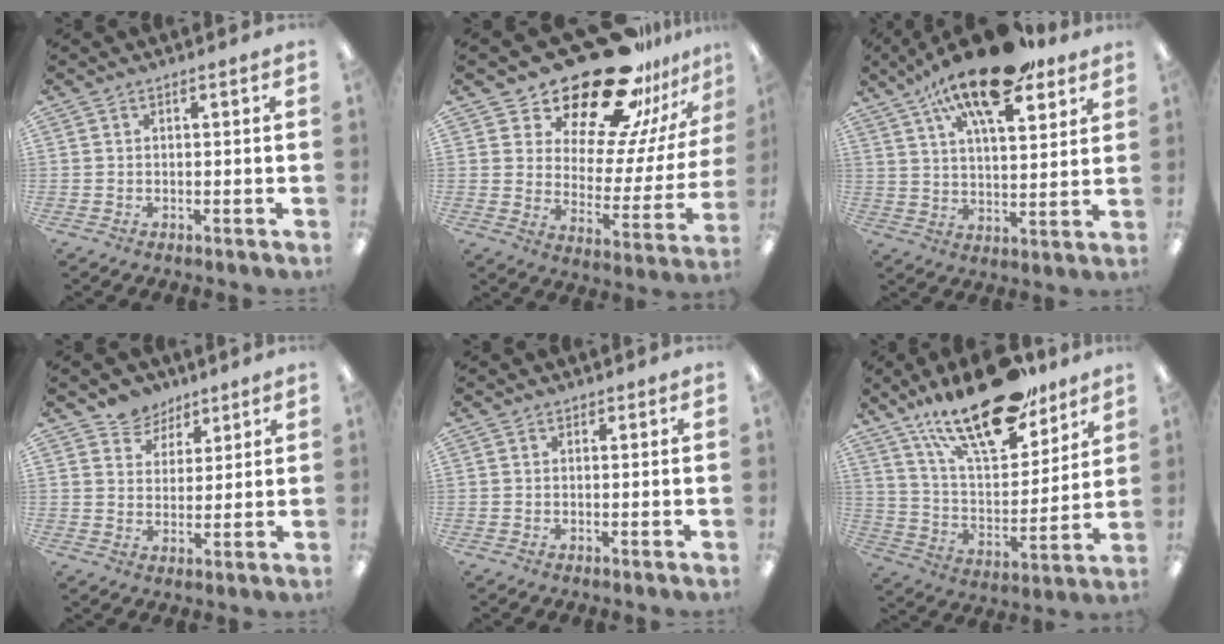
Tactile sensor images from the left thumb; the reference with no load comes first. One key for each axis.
{"total": 26.1, "fx": 20.7, "fy": 10.8, "fz": 11.7, "tx": -0.175, "ty": -0.147, "tz": 0.364}
{"total": 18.3, "fx": 12.3, "fy": 6.6, "fz": 11.8, "tx": -0.199, "ty": -0.055, "tz": 0.204}
{"total": 7.1, "fx": 5.6, "fy": 4.4, "fz": 0.4, "tx": -0.013, "ty": -0.032, "tz": 0.106}
{"total": 0.6, "fx": 0.4, "fy": 0.4, "fz": 0.1, "tx": 0.006, "ty": -0.002, "tz": 0.006}
{"total": 23.4, "fx": 16.6, "fy": 9.2, "fz": 13.8, "tx": -0.236, "ty": -0.092, "tz": 0.287}